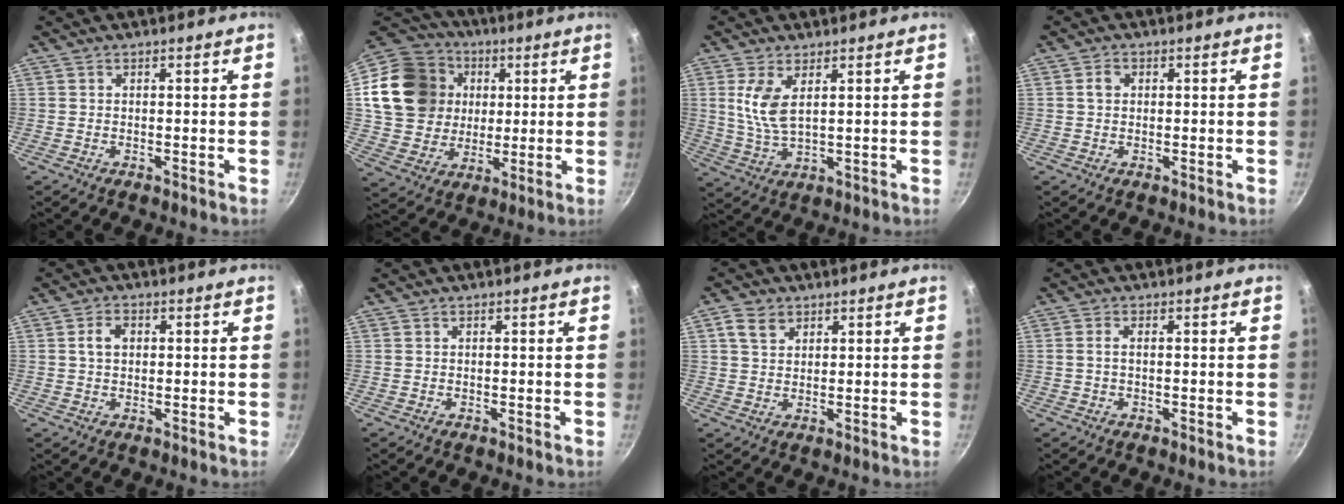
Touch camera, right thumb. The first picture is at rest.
{"total": 21.5, "force": [4.3, 18.3, 10.3], "torque": [-0.183, 0.023, 0.086]}
{"total": 7.1, "force": [2.3, 3.2, 5.9], "torque": [-0.118, -0.018, 0.052]}
{"total": 2.1, "force": [0.4, 1.7, 1.1], "torque": [-0.013, 0.004, 0.006]}
{"total": 3.5, "force": [0.6, 2.5, 2.3], "torque": [-0.030, 0.005, 0.009]}
{"total": 0.0}
{"total": 4.4, "force": [2.1, 3.2, 2.1], "torque": [-0.026, -0.001, 0.039]}
{"total": 1.5, "force": [0.0, 0.7, 1.3], "torque": [-0.035, 0.007, -0.003]}